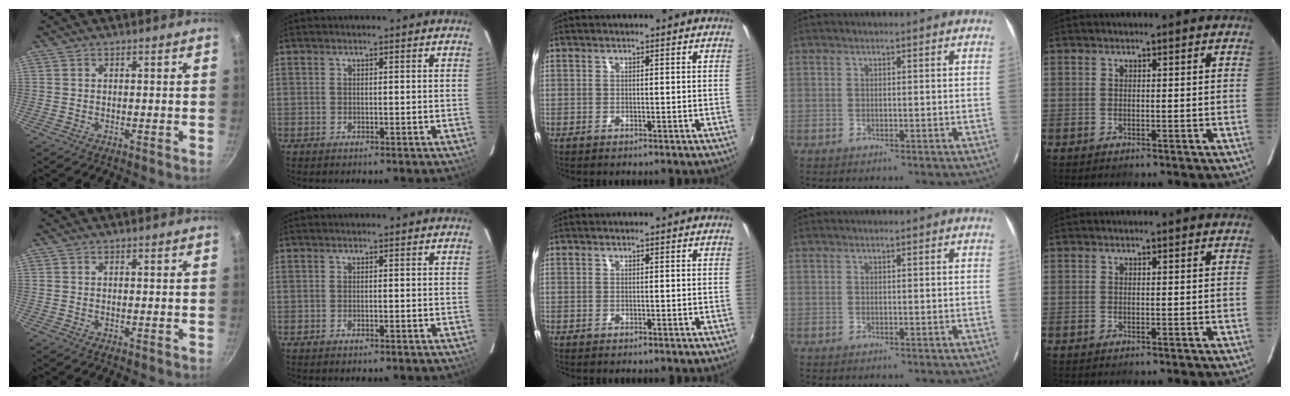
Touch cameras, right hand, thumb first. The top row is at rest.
{}